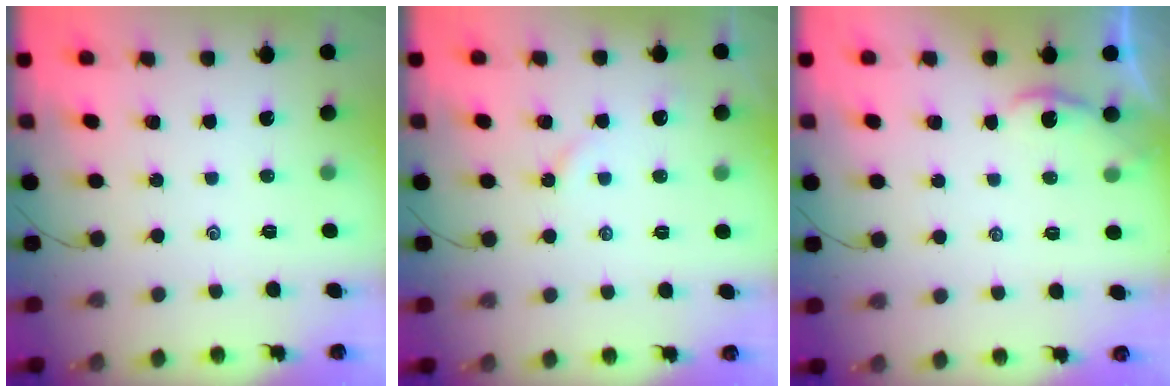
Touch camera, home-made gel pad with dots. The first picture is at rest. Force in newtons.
{"total": 4.6, "press": 4.5, "slide": 0.5}
{"total": 1.5, "press": 1.5, "slide": 0.2}